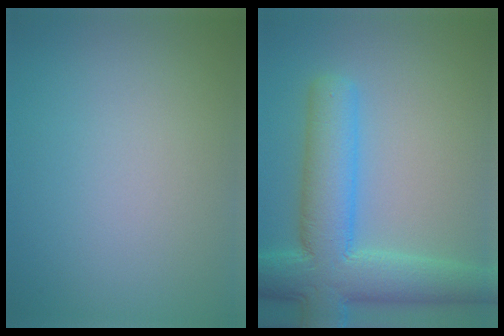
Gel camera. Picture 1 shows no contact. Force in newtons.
{"total": 9.0, "press": 9.0, "slide": 0.3}